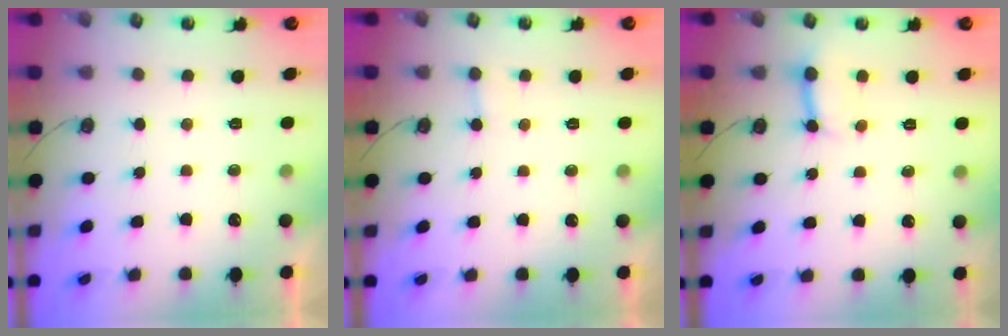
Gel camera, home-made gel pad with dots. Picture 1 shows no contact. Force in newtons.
{"total": 4.3, "press": 4.3, "slide": 0.5}
{"total": 7.9, "press": 7.9, "slide": 0.8}